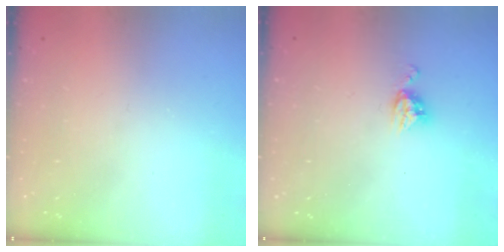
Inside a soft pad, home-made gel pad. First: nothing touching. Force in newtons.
{"total": 5.2, "press": 5.1, "slide": 0.1}